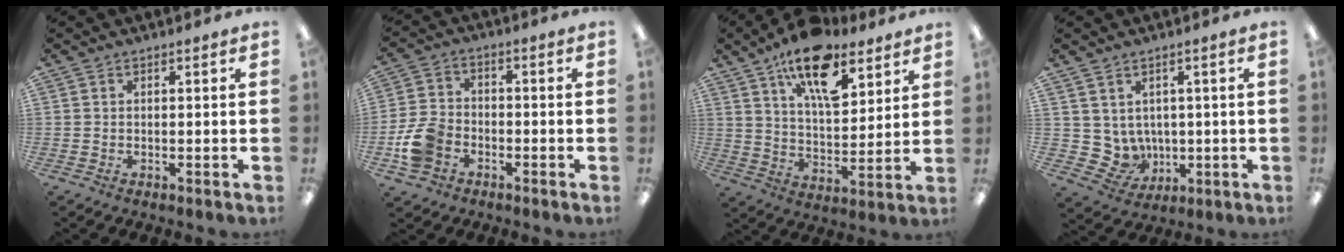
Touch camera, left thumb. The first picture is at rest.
{"total": 8.9, "force": [-3.5, 6.6, 4.8], "torque": [-0.107, 0.023, -0.065]}
{"total": 17.1, "force": [11.1, 7.7, 10.5], "torque": [-0.161, -0.053, 0.189]}
{"total": 5.7, "force": [2.7, 5.0, 0.5], "torque": [-0.034, -0.025, 0.061]}